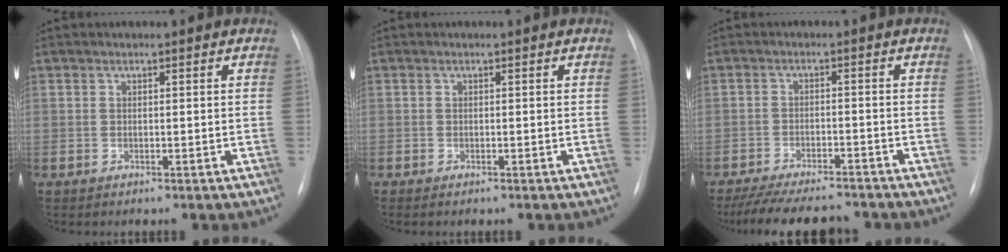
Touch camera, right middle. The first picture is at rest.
{"total": 0.9, "force": [-0.6, 0.1, 0.6], "torque": [-0.008, -0.002, -0.006]}
{"total": 13.1, "force": [-11.6, 2.7, 5.2], "torque": [-0.094, -0.006, -0.165]}